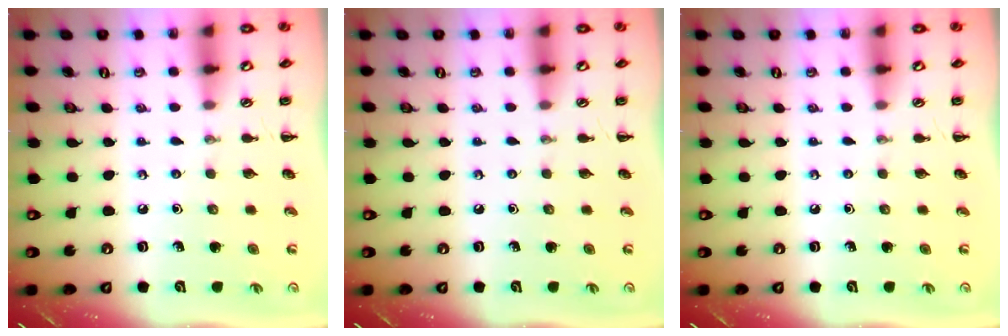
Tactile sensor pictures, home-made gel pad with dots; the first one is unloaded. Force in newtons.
{"total": 0.0}
{"total": 0.0}